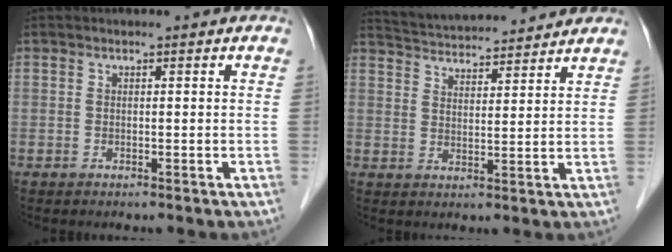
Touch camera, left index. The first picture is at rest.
{"total": 13.6, "force": [13.0, 1.7, 3.9], "torque": [-0.073, 0.030, 0.197]}